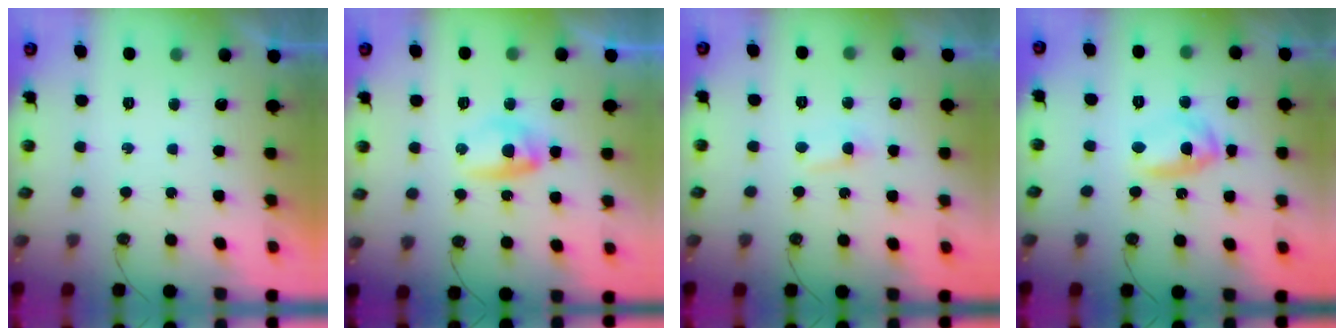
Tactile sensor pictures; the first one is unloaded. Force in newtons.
{"total": 5.5, "press": 5.4, "slide": 1.0}
{"total": 2.8, "press": 2.7, "slide": 0.7}
{"total": 9.0, "press": 9.0, "slide": 0.7}